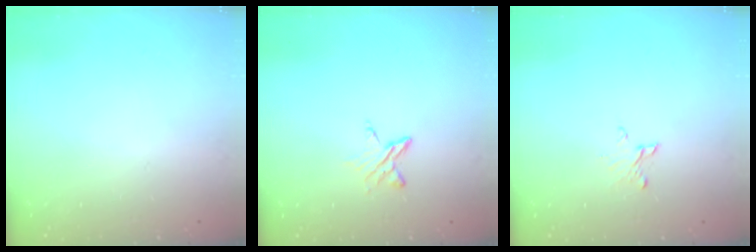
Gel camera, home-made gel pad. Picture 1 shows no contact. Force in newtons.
{"total": 4.8, "press": 4.8, "slide": 0.5}
{"total": 3.2, "press": 3.2, "slide": 0.3}